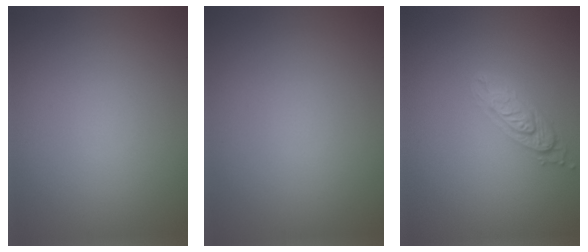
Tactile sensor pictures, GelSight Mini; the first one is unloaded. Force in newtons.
{"total": 0.0}
{"total": 2.9, "press": 2.2, "slide": 1.9}